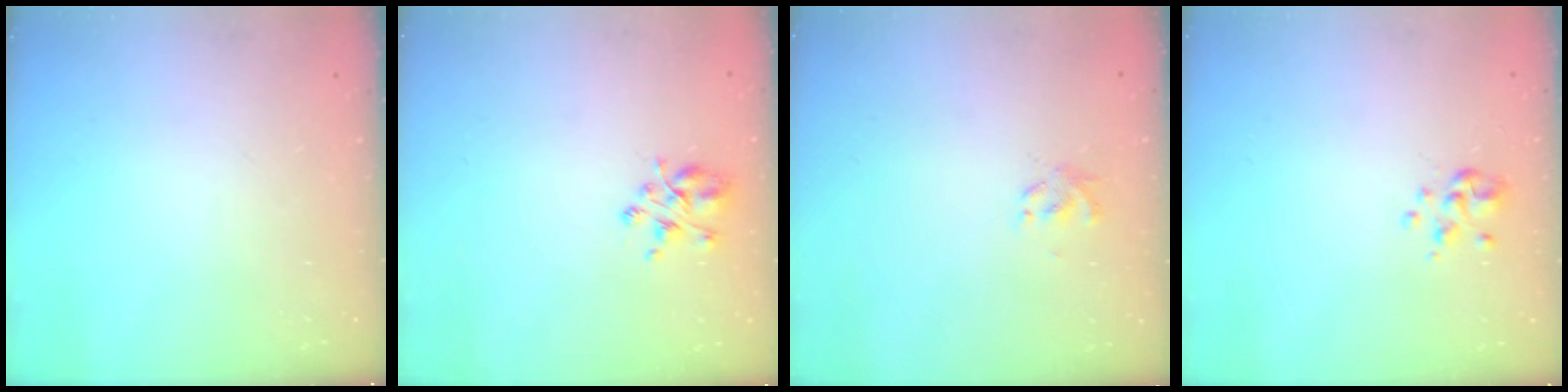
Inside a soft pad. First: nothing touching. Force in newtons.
{"total": 4.5, "press": 4.4, "slide": 0.9}
{"total": 2.1, "press": 1.9, "slide": 0.8}
{"total": 2.9, "press": 2.8, "slide": 0.9}